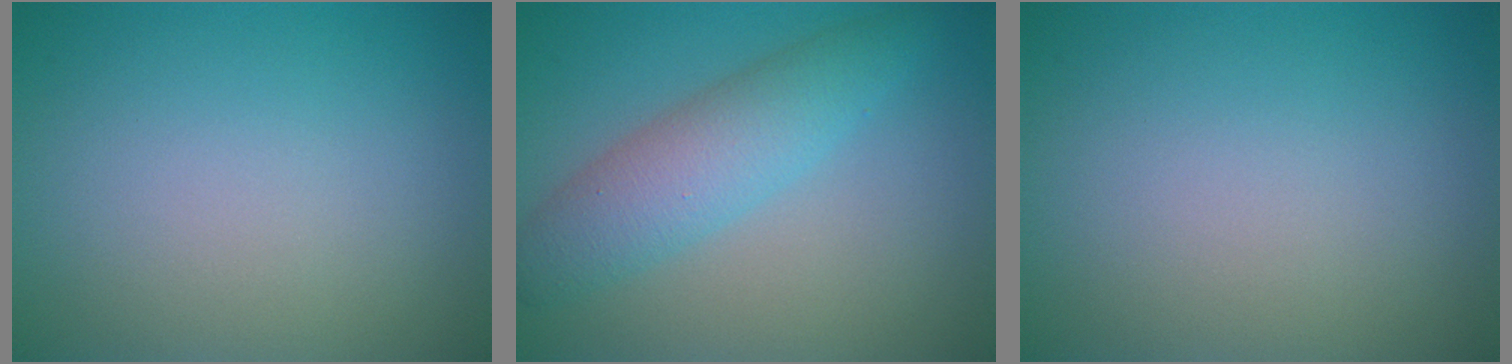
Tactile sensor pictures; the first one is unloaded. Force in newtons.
{"total": 4.6, "press": 4.6, "slide": 0.1}
{"total": 0.0}